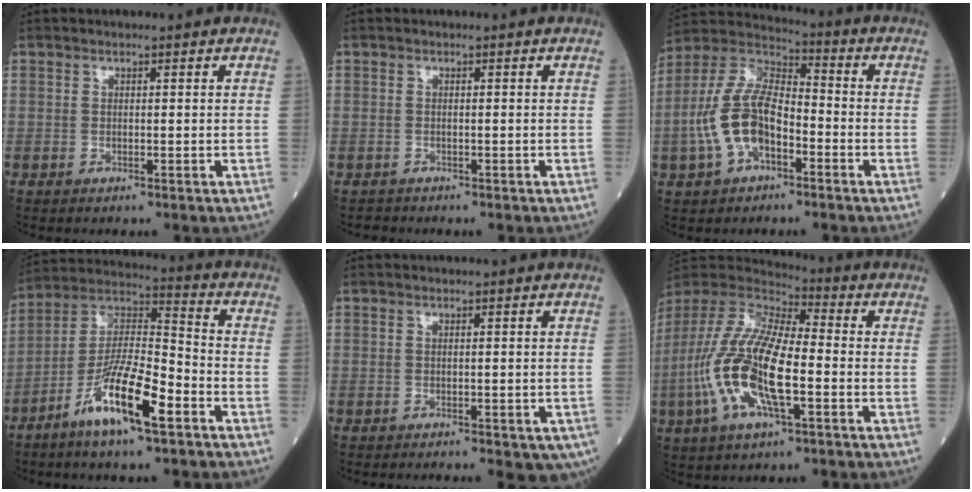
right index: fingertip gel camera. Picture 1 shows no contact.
{"total": 1.2, "force": [-1.0, 0.7, -0.4], "torque": [-0.002, 0.001, -0.021]}
{"total": 12.4, "force": [-3.8, 6.3, 10.0], "torque": [-0.222, 0.023, -0.076]}
{"total": 14.1, "force": [-7.0, 2.3, 12.0], "torque": [-0.226, -0.004, -0.132]}
{"total": 7.3, "force": [-4.7, 2.3, 5.0], "torque": [-0.052, -0.008, -0.063]}
{"total": 17.7, "force": [-4.4, 5.1, 16.4], "torque": [-0.356, -0.008, -0.086]}